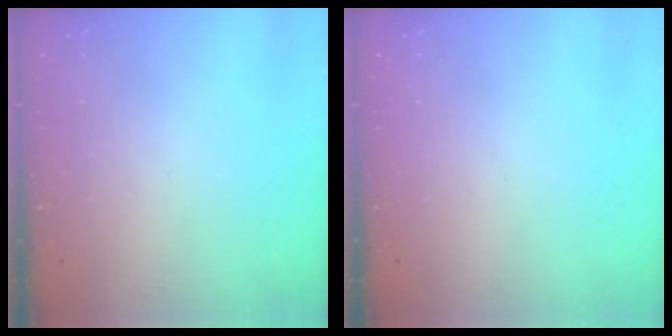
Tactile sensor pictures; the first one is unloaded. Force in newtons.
{"total": 0.0}